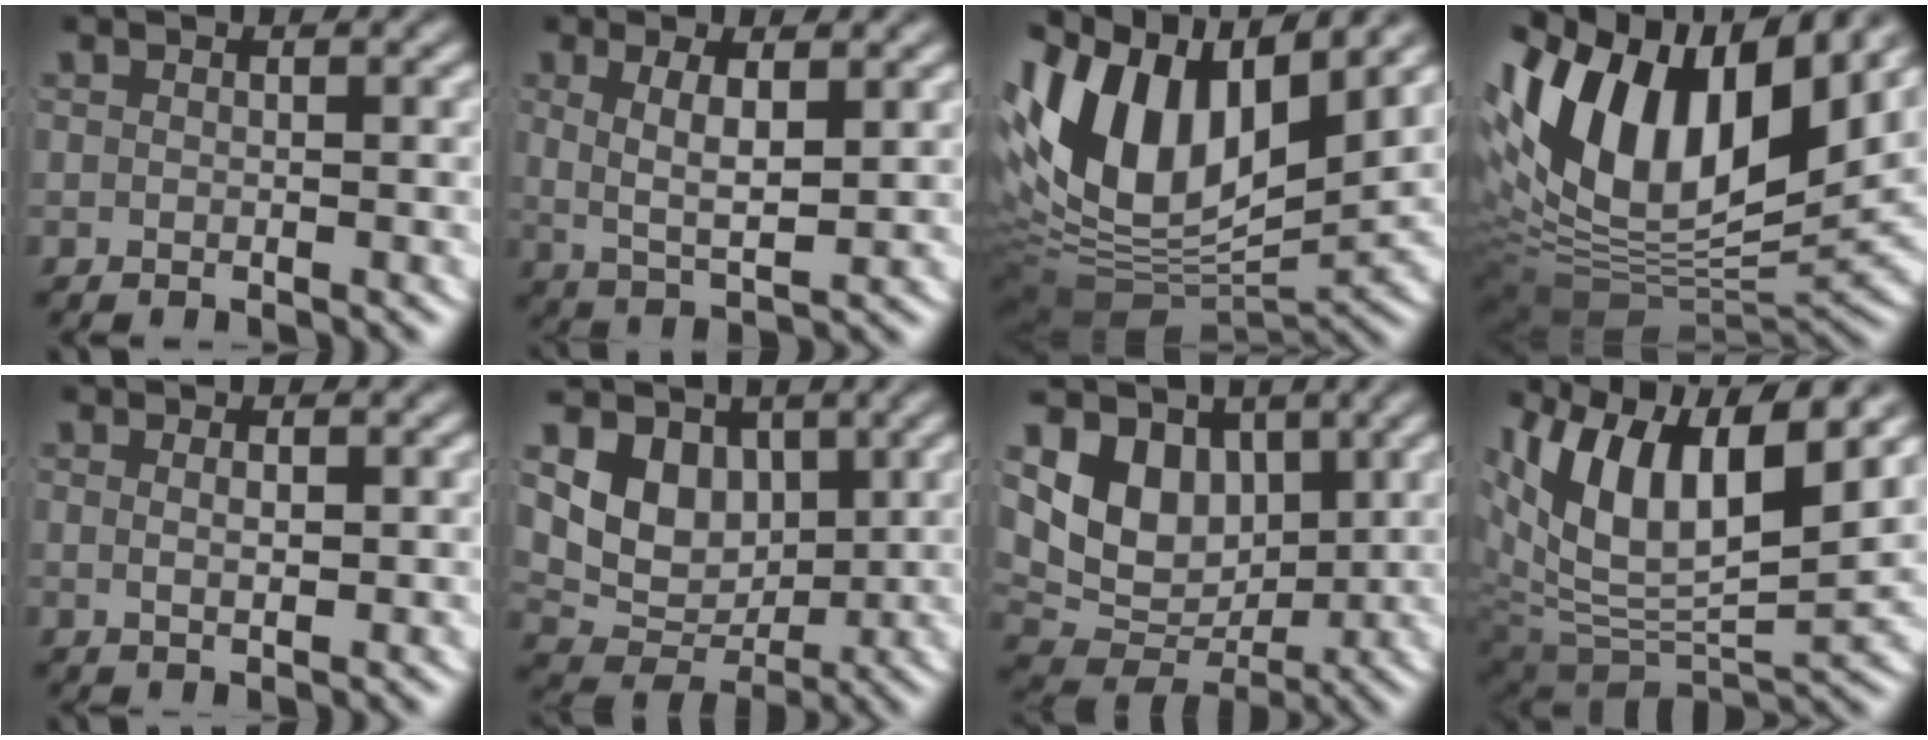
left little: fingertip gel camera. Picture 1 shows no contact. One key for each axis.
{"total": 4.4, "fx": 0.6, "fy": 1.9, "fz": 3.9, "tx": -0.072, "ty": -0.014, "tz": 0.019}
{"total": 16.8, "fx": 1.1, "fy": 11.4, "fz": 12.3, "tx": -0.254, "ty": -0.024, "tz": 0.030}
{"total": 18.6, "fx": 2.4, "fy": 11.8, "fz": 14.2, "tx": -0.264, "ty": -0.016, "tz": 0.048}
{"total": 1.2, "fx": 0.3, "fy": 0.1, "fz": 1.1, "tx": -0.018, "ty": -0.011, "tz": 0.013}
{"total": 9.7, "fx": 0.9, "fy": 8.3, "fz": 4.9, "tx": -0.100, "ty": -0.025, "tz": 0.022}
{"total": 11.1, "fx": 0.9, "fy": 9.3, "fz": 6.0, "tx": -0.124, "ty": -0.027, "tz": 0.021}
{"total": 13.5, "fx": 1.9, "fy": 9.1, "fz": 9.9, "tx": -0.191, "ty": -0.025, "tz": 0.042}